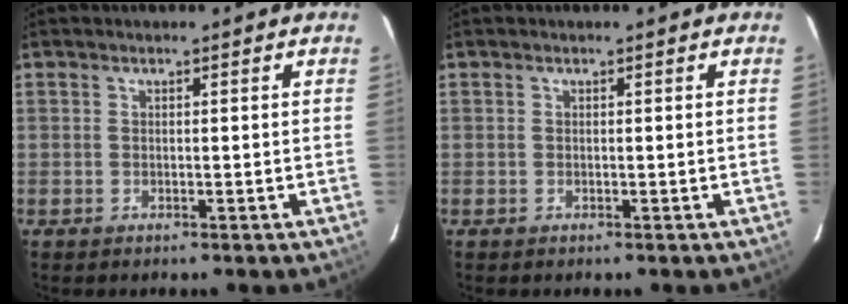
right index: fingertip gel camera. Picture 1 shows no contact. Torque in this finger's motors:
{"motor_torque": [0.00, 0.00, 0.00, 0.00]}